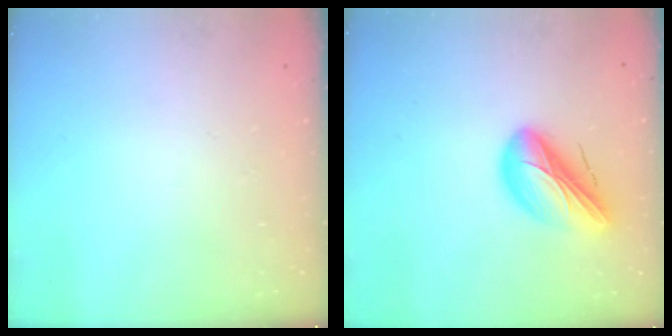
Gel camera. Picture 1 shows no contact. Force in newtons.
{"total": 13.4, "press": 13.2, "slide": 2.2}